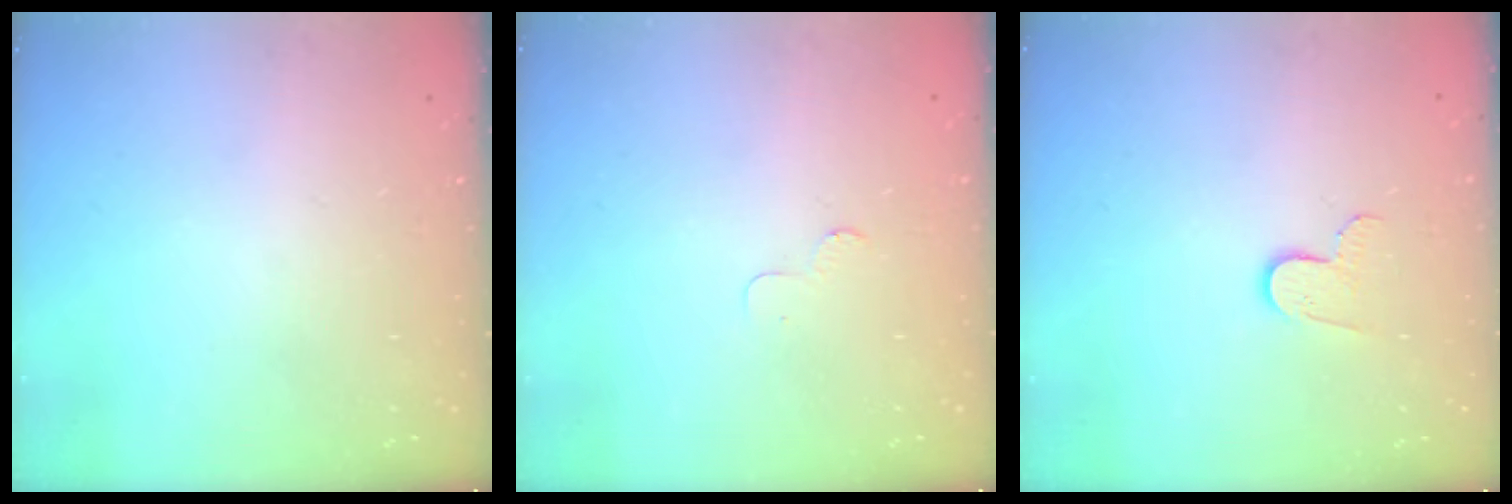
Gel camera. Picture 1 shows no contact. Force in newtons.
{"total": 3.5, "press": 3.5, "slide": 0.3}
{"total": 5.9, "press": 5.9, "slide": 0.6}